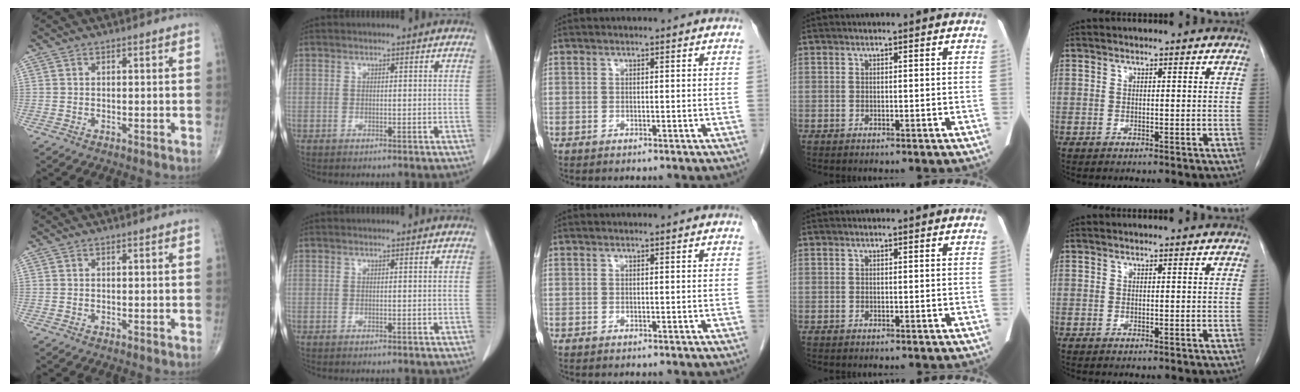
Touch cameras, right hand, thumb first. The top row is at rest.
{}